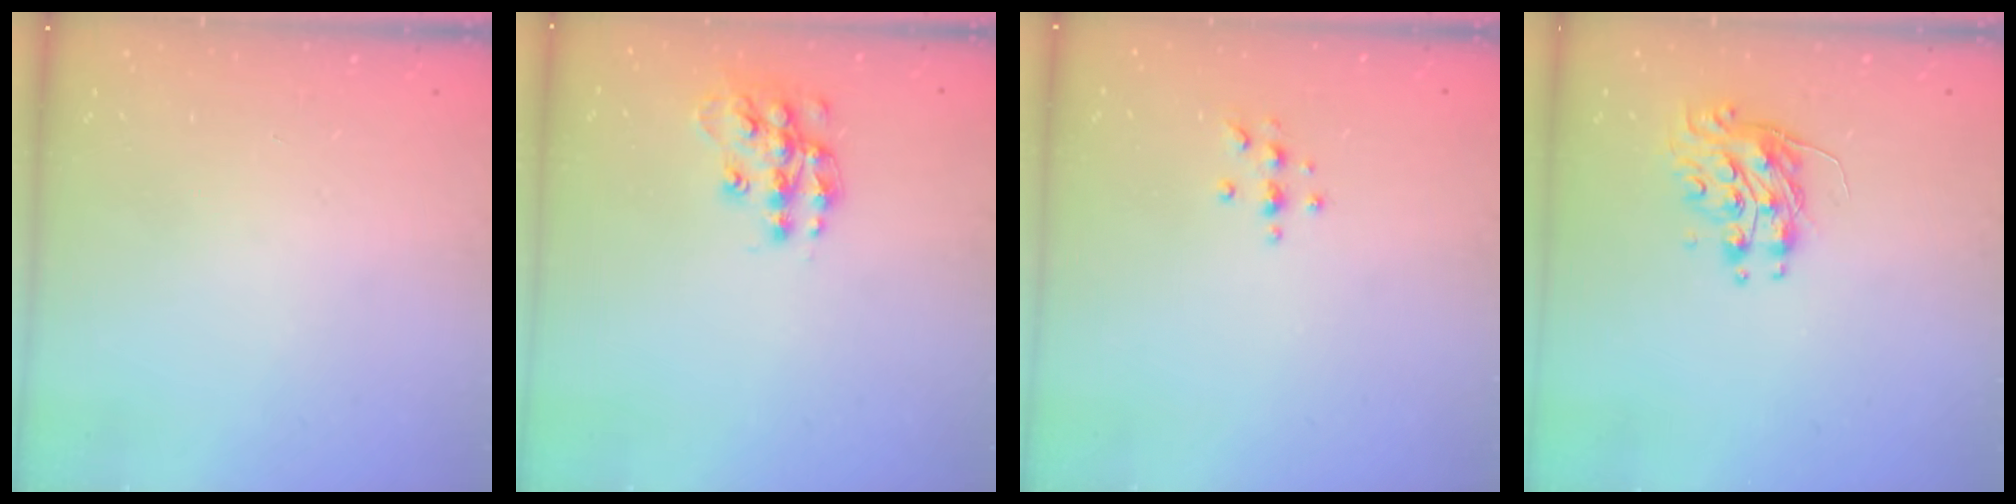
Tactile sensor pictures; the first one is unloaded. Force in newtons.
{"total": 13.3, "press": 13.3, "slide": 0.9}
{"total": 4.7, "press": 4.7, "slide": 0.6}
{"total": 9.2, "press": 9.2, "slide": 0.3}